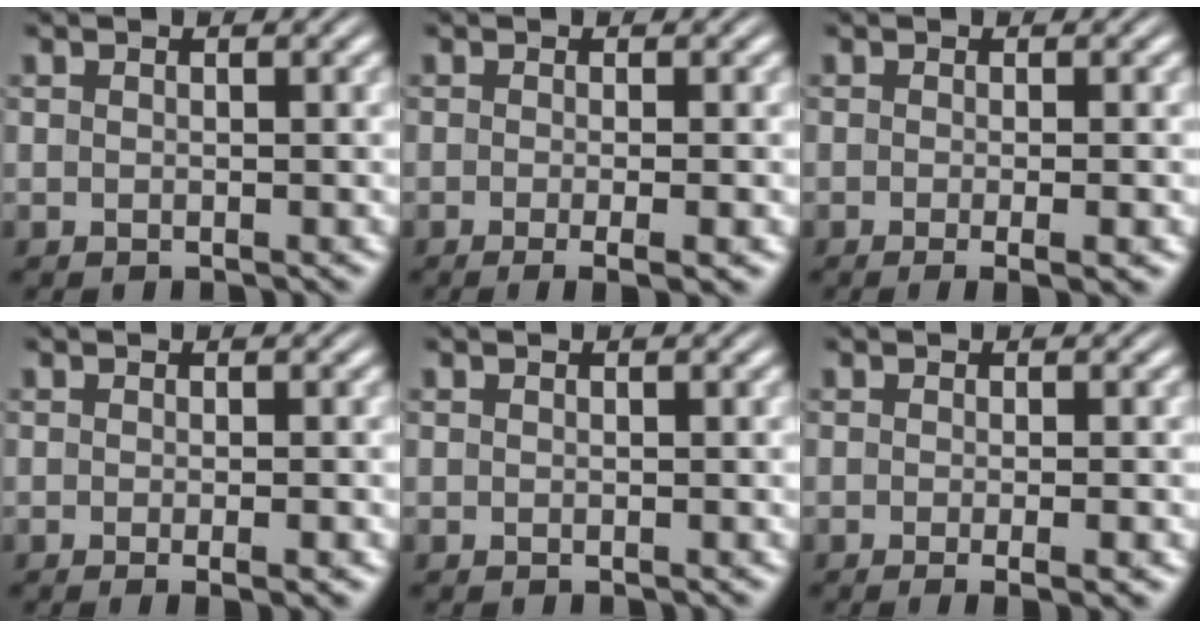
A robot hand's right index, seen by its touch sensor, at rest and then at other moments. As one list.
[{"total": 3.2, "force": [-2.2, 0.4, 2.3], "torque": [-0.035, -0.009, -0.031]}, {"total": 2.5, "force": [-1.5, 0.3, 1.9], "torque": [-0.028, -0.005, -0.023]}, {"total": 1.4, "force": [-0.9, 0.1, 1.1], "torque": [-0.016, 0.000, -0.015]}, {"total": 0.0}, {"total": 2.1, "force": [-1.3, 0.2, 1.6], "torque": [-0.023, -0.003, -0.021]}]